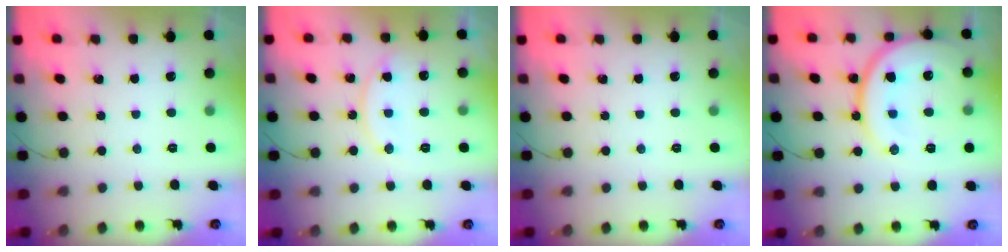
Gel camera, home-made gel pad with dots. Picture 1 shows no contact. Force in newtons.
{"total": 10.9, "press": 10.9, "slide": 0.7}
{"total": 0.0}
{"total": 17.6, "press": 17.6, "slide": 1.7}